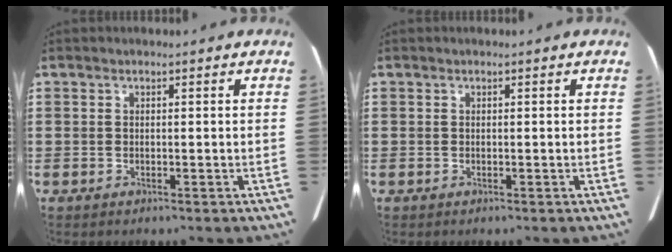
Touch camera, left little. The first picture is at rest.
{"total": 0.0}